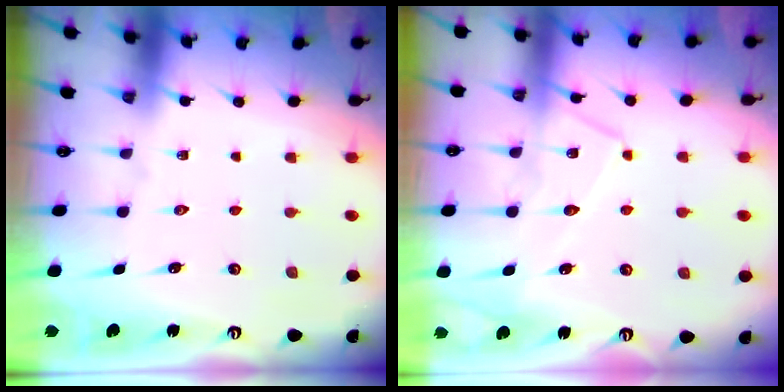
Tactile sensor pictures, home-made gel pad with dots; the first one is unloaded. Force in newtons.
{"total": 9.5, "press": 9.5, "slide": 0.6}